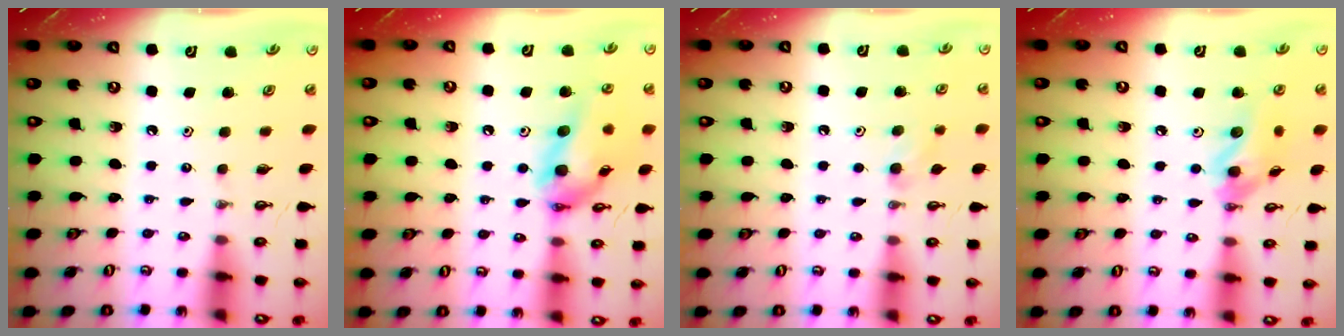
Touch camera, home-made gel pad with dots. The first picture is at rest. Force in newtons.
{"total": 14.2, "press": 14.2, "slide": 1.2}
{"total": 5.1, "press": 5.1, "slide": 0.7}
{"total": 11.9, "press": 11.9, "slide": 1.4}